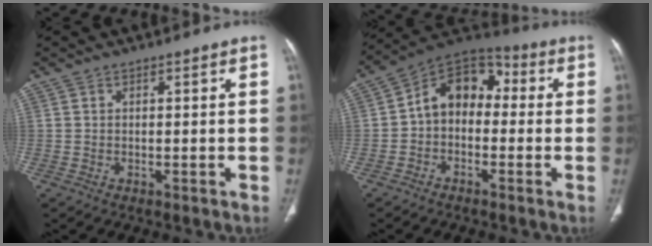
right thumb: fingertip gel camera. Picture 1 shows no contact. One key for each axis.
{"total": 10.7, "fx": -0.5, "fy": 7.9, "fz": 7.3, "tx": -0.087, "ty": 0.043, "tz": -0.029}